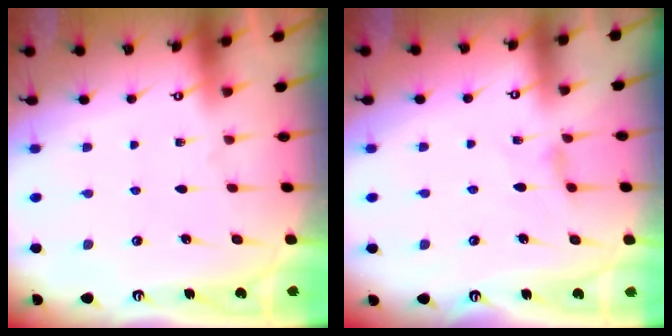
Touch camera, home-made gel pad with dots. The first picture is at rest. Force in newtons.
{"total": 3.5, "press": 3.4, "slide": 0.6}